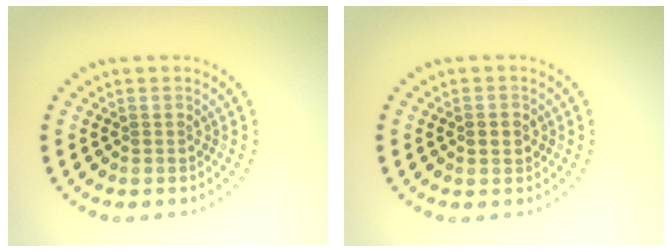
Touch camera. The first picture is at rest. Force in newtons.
{"total": 1.9, "press": 1.9, "slide": 0.1}